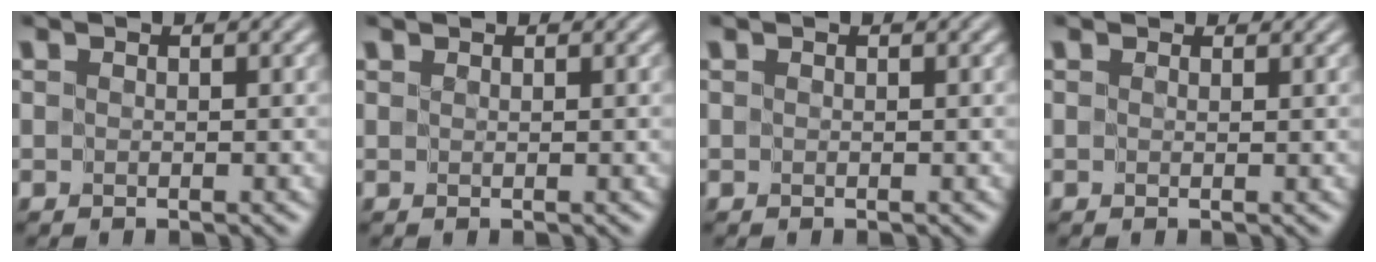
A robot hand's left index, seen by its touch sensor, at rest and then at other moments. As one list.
[{"total": 0.6, "force": [0.6, 0.3, 0.1], "torque": [-0.008, 0.009, 0.007]}, {"total": 0.0}, {"total": 1.6, "force": [1.3, 0.7, 0.7], "torque": [-0.019, 0.011, 0.012]}]